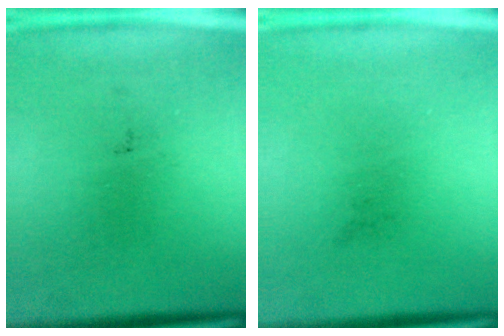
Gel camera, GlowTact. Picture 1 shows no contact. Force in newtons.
{"total": 0.0}